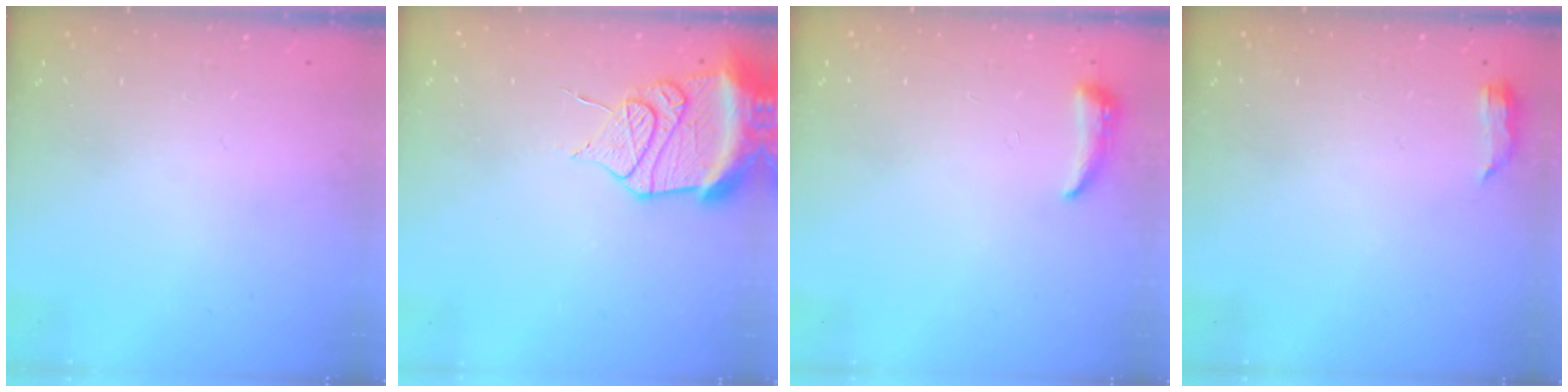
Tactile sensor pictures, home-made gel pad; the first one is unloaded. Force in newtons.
{"total": 15.7, "press": 14.5, "slide": 6.0}
{"total": 4.3, "press": 4.2, "slide": 0.9}
{"total": 5.1, "press": 4.8, "slide": 1.7}